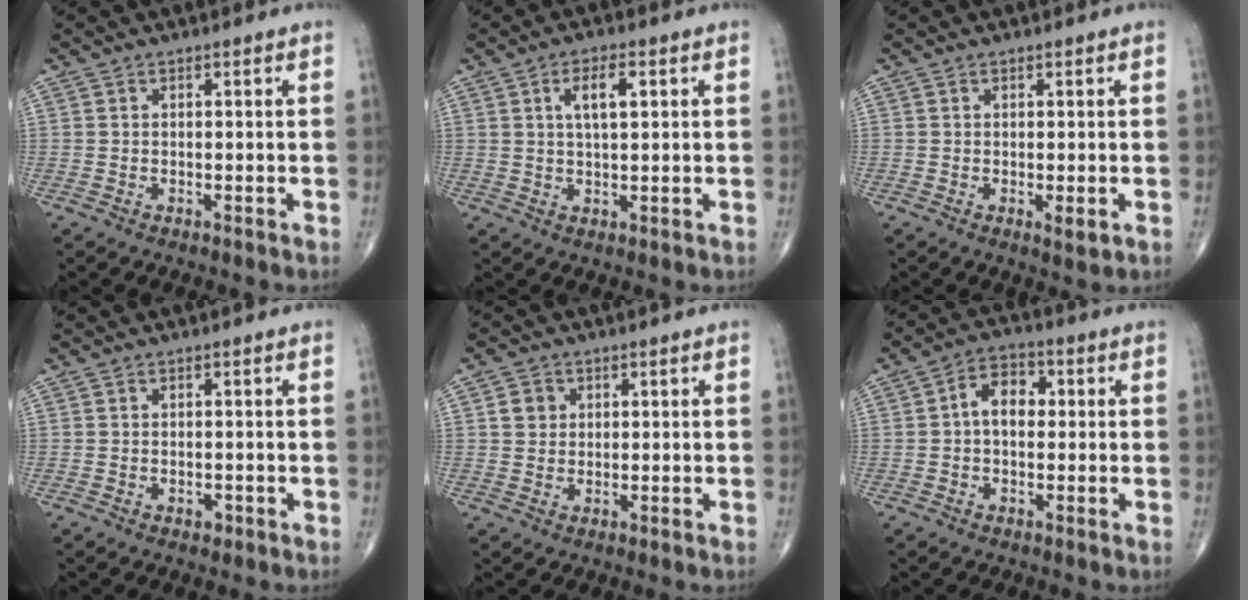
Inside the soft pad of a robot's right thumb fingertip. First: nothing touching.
{"total": 5.3, "force": [1.7, 2.0, 4.6], "torque": [-0.078, -0.001, 0.031]}
{"total": 1.9, "force": [-0.3, 0.5, 1.8], "torque": [-0.026, -0.007, -0.003]}
{"total": 1.2, "force": [-0.6, 0.8, 0.7], "torque": [-0.006, 0.001, -0.008]}
{"total": 3.1, "force": [0.8, 2.8, 1.2], "torque": [-0.006, -0.001, 0.013]}
{"total": 6.5, "force": [0.4, 4.4, 4.8], "torque": [-0.064, 0.021, -0.004]}